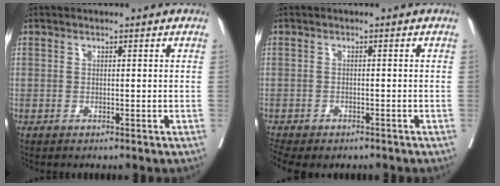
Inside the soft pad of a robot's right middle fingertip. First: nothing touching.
{"total": 7.6, "force": [-5.8, 3.5, 3.4], "torque": [-0.073, 0.002, -0.081]}